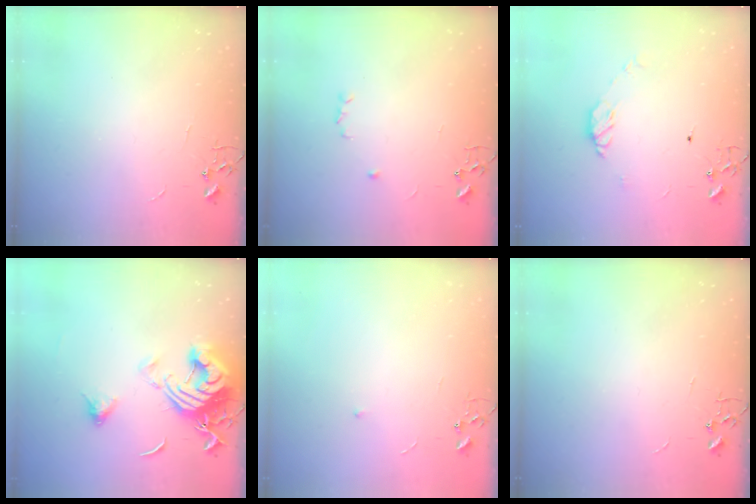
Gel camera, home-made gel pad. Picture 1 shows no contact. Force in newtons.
{"total": 3.7, "press": 3.7, "slide": 0.6}
{"total": 7.2, "press": 7.2, "slide": 0.7}
{"total": 15.9, "press": 15.8, "slide": 1.7}
{"total": 4.1, "press": 4.1, "slide": 0.6}
{"total": 0.0}